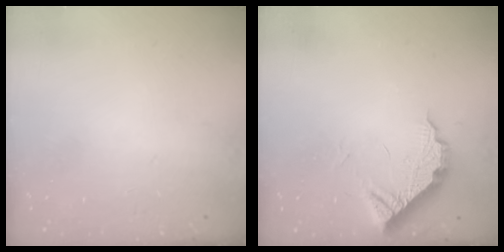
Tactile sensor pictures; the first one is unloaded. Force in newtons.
{"total": 9.5, "press": 9.5, "slide": 0.6}